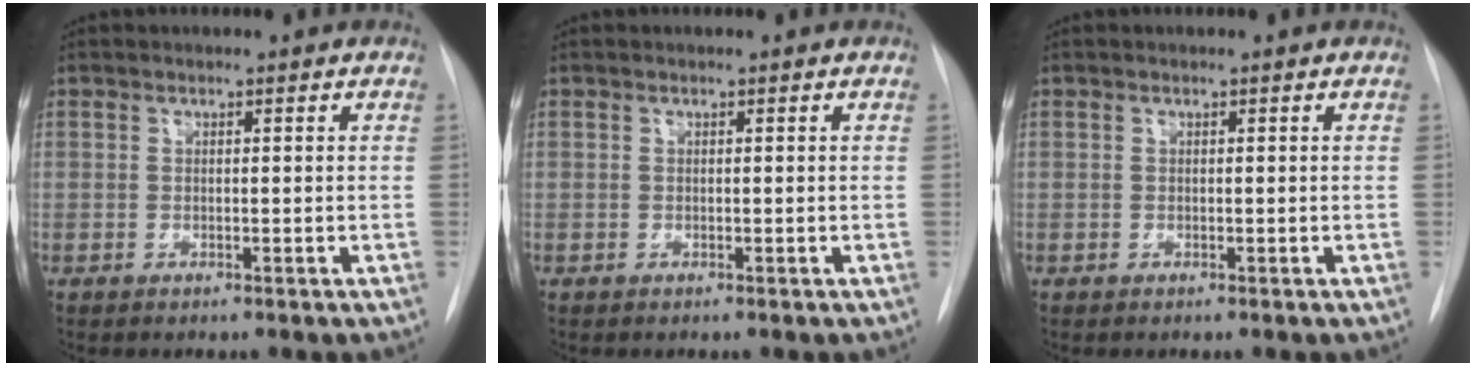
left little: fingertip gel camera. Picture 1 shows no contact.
{"total": 0.0}
{"total": 0.0}